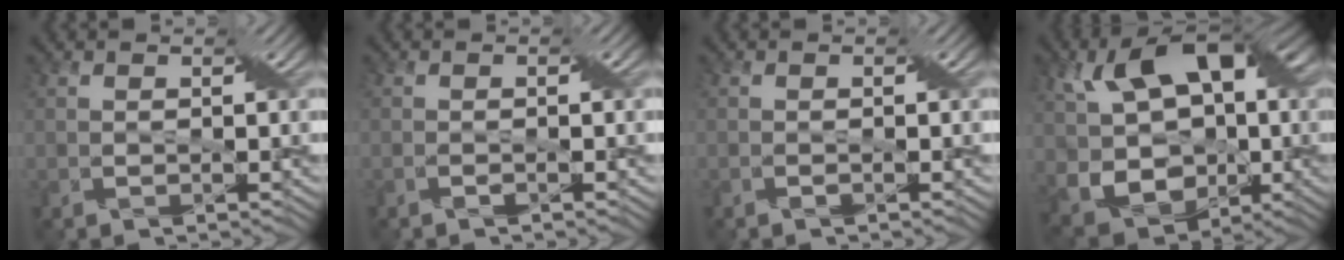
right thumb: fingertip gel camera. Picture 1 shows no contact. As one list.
[{"total": 1.1, "force": [-0.5, -0.1, 1.0], "torque": [-0.022, 0.005, -0.013]}, {"total": 0.8, "force": [-0.4, 0.0, 0.7], "torque": [-0.015, 0.003, -0.009]}, {"total": 15.3, "force": [2.4, 10.5, 10.9], "torque": [-0.208, 0.004, 0.045]}]